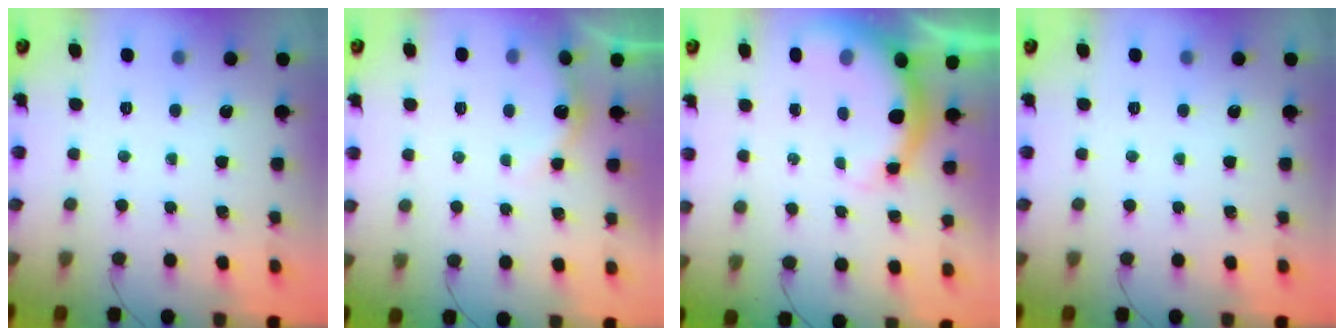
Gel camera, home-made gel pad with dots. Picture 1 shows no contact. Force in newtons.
{"total": 6.2, "press": 6.1, "slide": 1.2}
{"total": 7.2, "press": 7.1, "slide": 0.7}
{"total": 0.0}